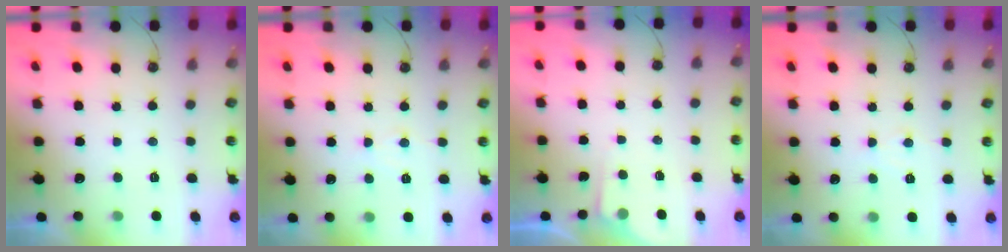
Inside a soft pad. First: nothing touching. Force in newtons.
{"total": 5.8, "press": 5.8, "slide": 0.6}
{"total": 3.4, "press": 3.4, "slide": 0.4}
{"total": 5.8, "press": 5.8, "slide": 0.6}